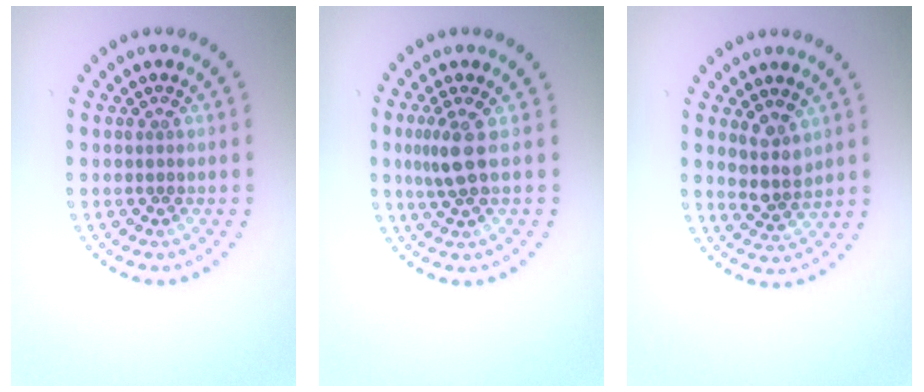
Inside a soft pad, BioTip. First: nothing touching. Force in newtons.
{"total": 2.3, "press": 1.8, "slide": 1.4}
{"total": 2.8, "press": 2.4, "slide": 1.5}